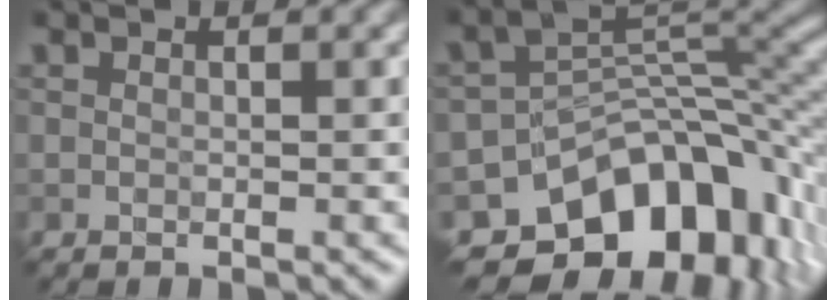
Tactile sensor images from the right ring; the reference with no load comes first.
{"total": 12.8, "force": [-6.9, 8.1, 7.1], "torque": [-0.113, -0.007, -0.111]}